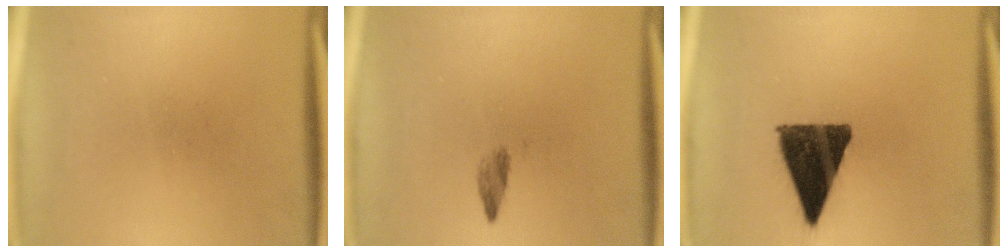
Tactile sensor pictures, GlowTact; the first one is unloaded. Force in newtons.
{"total": 1.4}
{"total": 13.0}